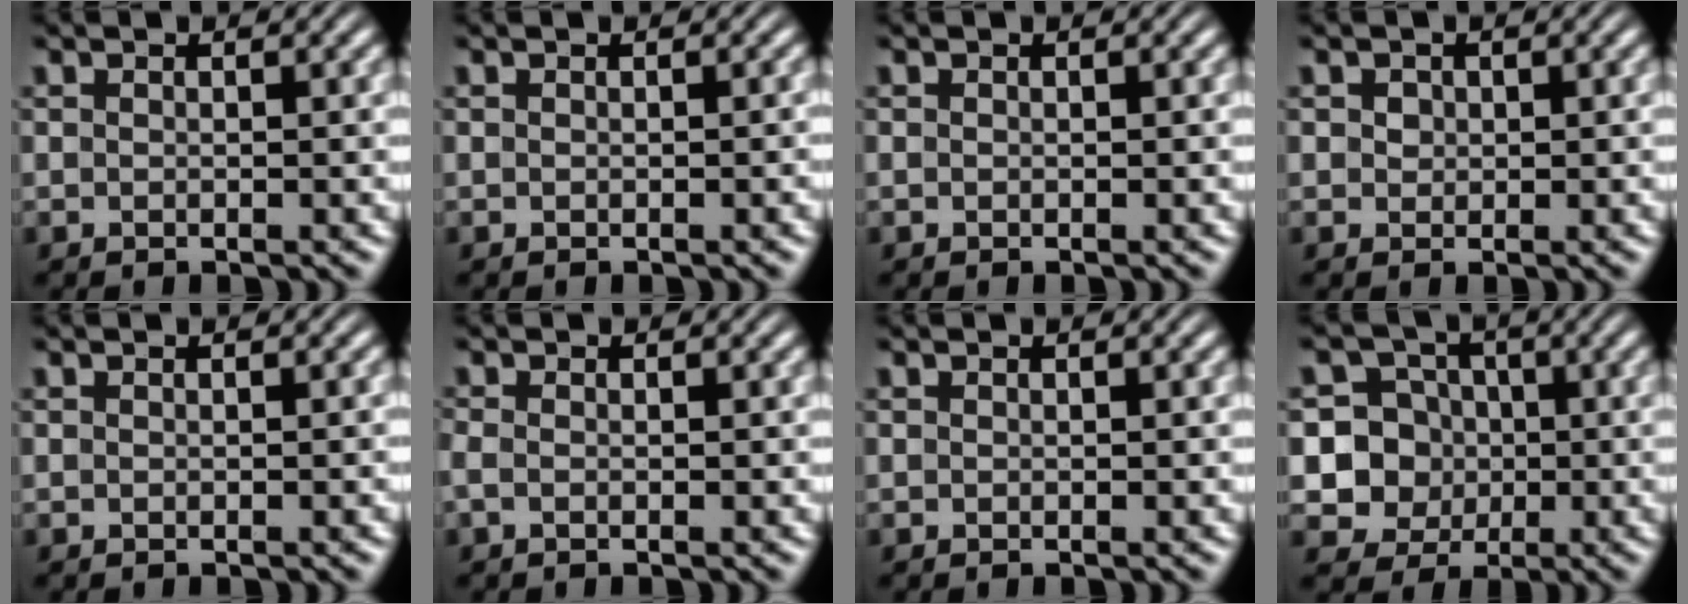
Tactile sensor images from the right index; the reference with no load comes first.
{"total": 0.0}
{"total": 0.0}
{"total": 0.9, "force": [0.3, 0.8, 0.3], "torque": [-0.010, -0.007, 0.012]}
{"total": 0.0}
{"total": 1.2, "force": [-0.5, 0.9, 0.6], "torque": [-0.025, -0.007, -0.007]}
{"total": 0.0}
{"total": 14.8, "force": [-1.8, 14.1, 4.1], "torque": [-0.151, -0.072, -0.025]}